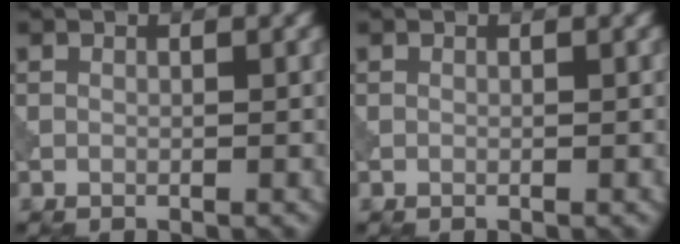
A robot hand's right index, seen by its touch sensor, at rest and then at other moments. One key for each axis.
{"total": 0.0}